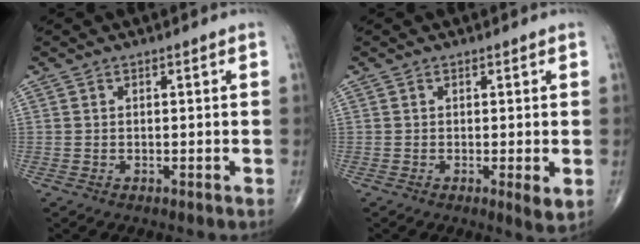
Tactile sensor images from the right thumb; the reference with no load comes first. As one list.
[{"total": 2.9, "force": [-0.4, 0.5, 2.8], "torque": [-0.047, -0.012, -0.010]}]